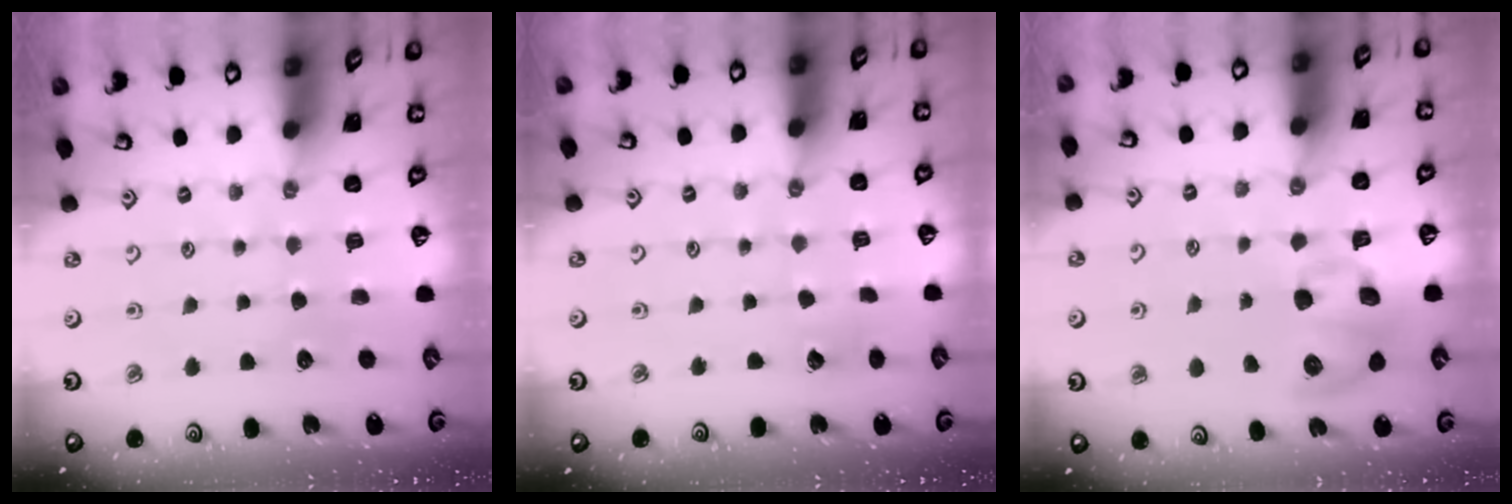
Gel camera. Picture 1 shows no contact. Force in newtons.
{"total": 2.7, "press": 2.7, "slide": 0.2}
{"total": 9.5, "press": 9.4, "slide": 1.7}